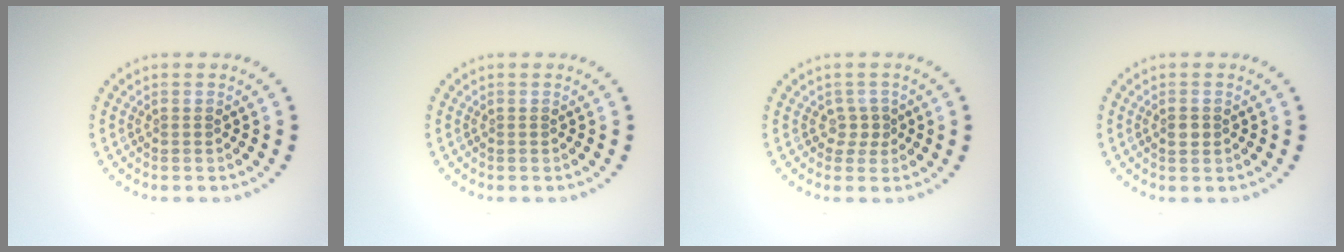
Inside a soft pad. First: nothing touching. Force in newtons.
{"total": 0.0}
{"total": 1.5, "press": 1.1, "slide": 1.0}
{"total": 1.0, "press": 0.9, "slide": 0.3}